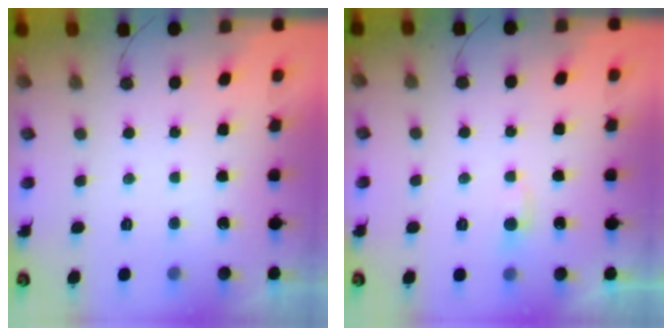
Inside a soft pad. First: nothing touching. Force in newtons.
{"total": 3.1, "press": 3.1, "slide": 0.4}